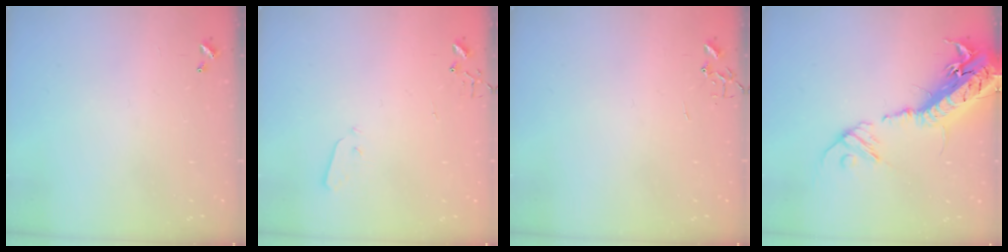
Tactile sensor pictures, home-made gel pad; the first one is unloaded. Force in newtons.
{"total": 2.9, "press": 2.9, "slide": 0.4}
{"total": 0.0}
{"total": 23.7, "press": 23.1, "slide": 5.3}